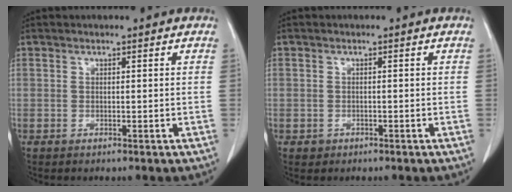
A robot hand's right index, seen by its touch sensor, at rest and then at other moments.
{"total": 1.3, "force": [-0.6, 1.1, -0.1], "torque": [-0.001, 0.005, -0.008]}